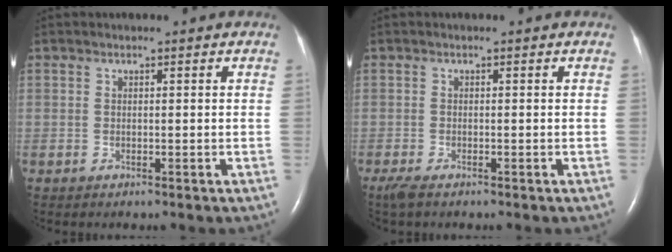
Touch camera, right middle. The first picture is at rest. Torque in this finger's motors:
{"motor_torque": [0.62, -0.62, 0.24, 0.07]}